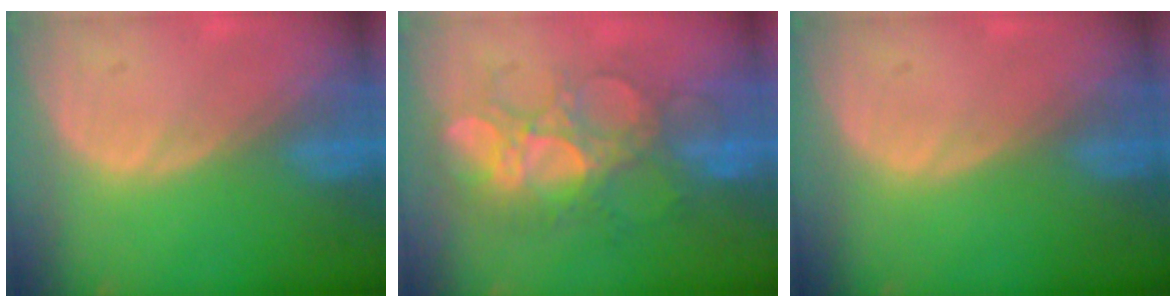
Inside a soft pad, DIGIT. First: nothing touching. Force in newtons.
{"total": 8.8, "press": 8.7, "slide": 1.6}
{"total": 0.0}